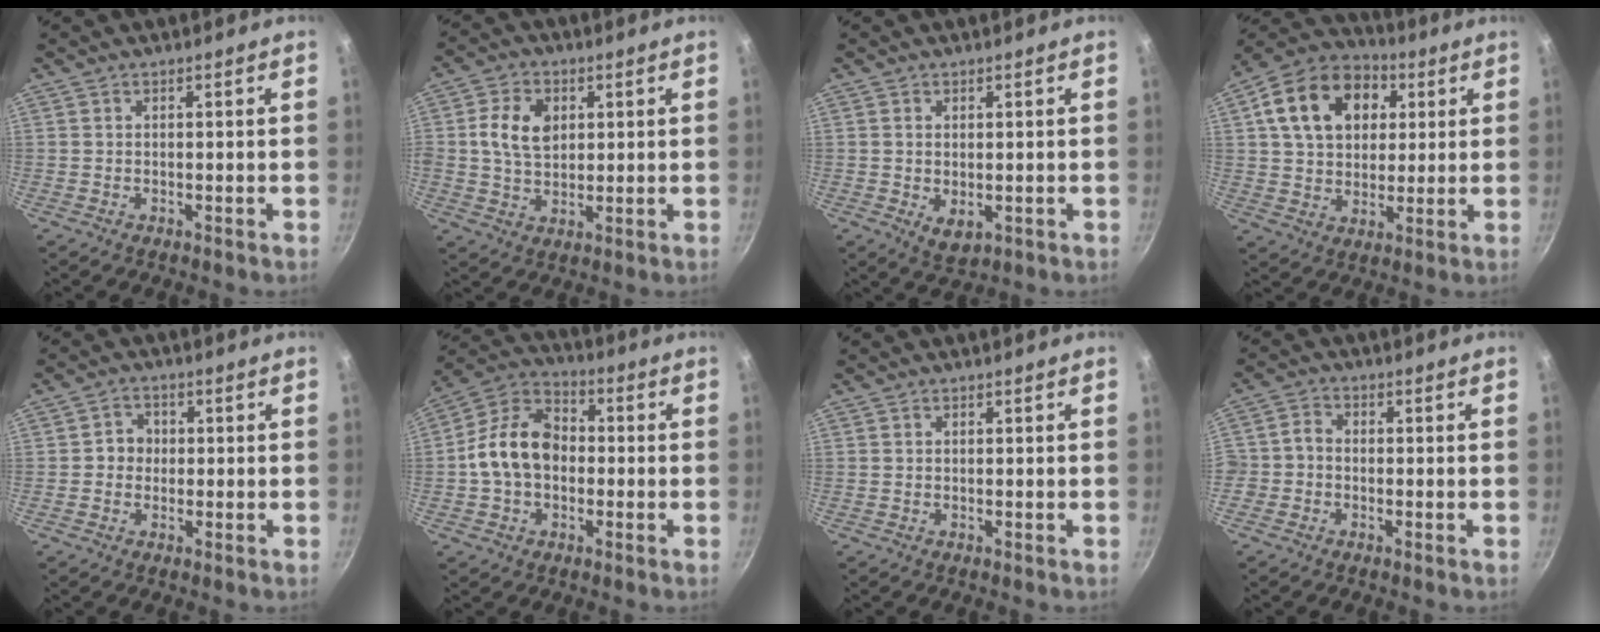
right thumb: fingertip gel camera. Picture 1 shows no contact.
{"total": 8.5, "force": [1.7, 6.0, 5.8], "torque": [-0.093, 0.001, 0.029]}
{"total": 4.0, "force": [-0.3, 2.5, 3.1], "torque": [-0.049, -0.014, 0.000]}
{"total": 18.4, "force": [5.4, 13.3, 11.5], "torque": [-0.172, 0.017, 0.082]}
{"total": 3.5, "force": [-0.2, 3.3, 1.3], "torque": [0.004, 0.008, -0.009]}
{"total": 13.2, "force": [-0.9, 9.6, 8.9], "torque": [-0.128, 0.037, -0.037]}
{"total": 0.0}
{"total": 3.1, "force": [-1.4, 2.5, 1.2], "torque": [-0.014, 0.015, -0.036]}